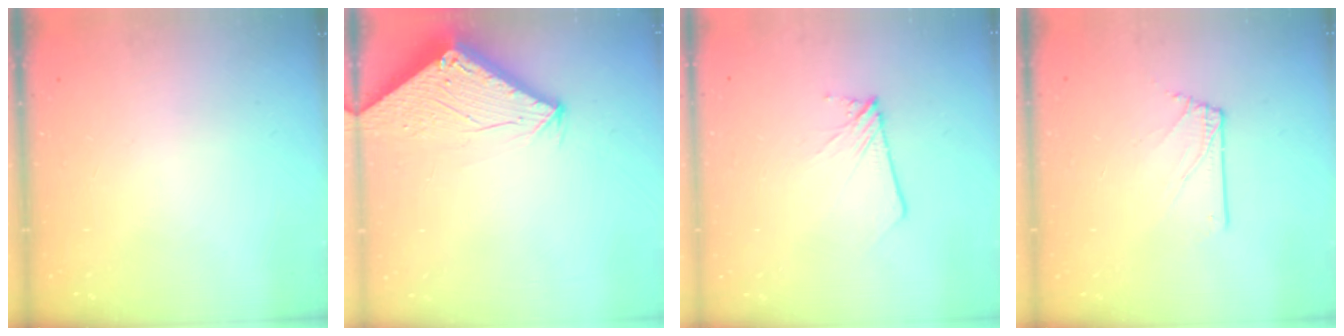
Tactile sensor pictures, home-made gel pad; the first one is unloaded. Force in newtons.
{"total": 2.8, "press": 2.8, "slide": 0.1}
{"total": 2.8, "press": 2.8, "slide": 0.4}
{"total": 3.0, "press": 2.9, "slide": 0.5}